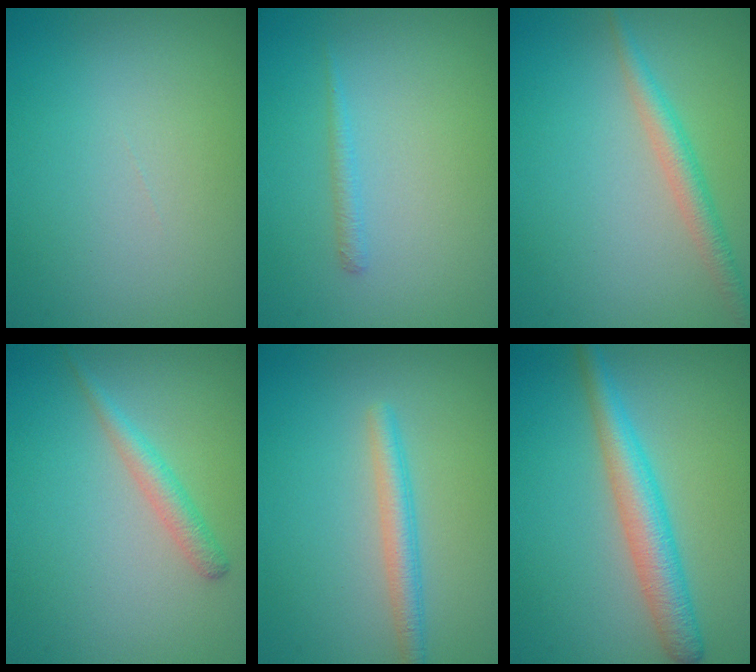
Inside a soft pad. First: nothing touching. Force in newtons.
{"total": 0.9, "press": 0.9, "slide": 0.1}
{"total": 2.5, "press": 2.5, "slide": 0.0}
{"total": 1.9, "press": 1.9, "slide": 0.0}
{"total": 2.4, "press": 2.4, "slide": 0.1}
{"total": 4.4, "press": 4.4, "slide": 0.1}